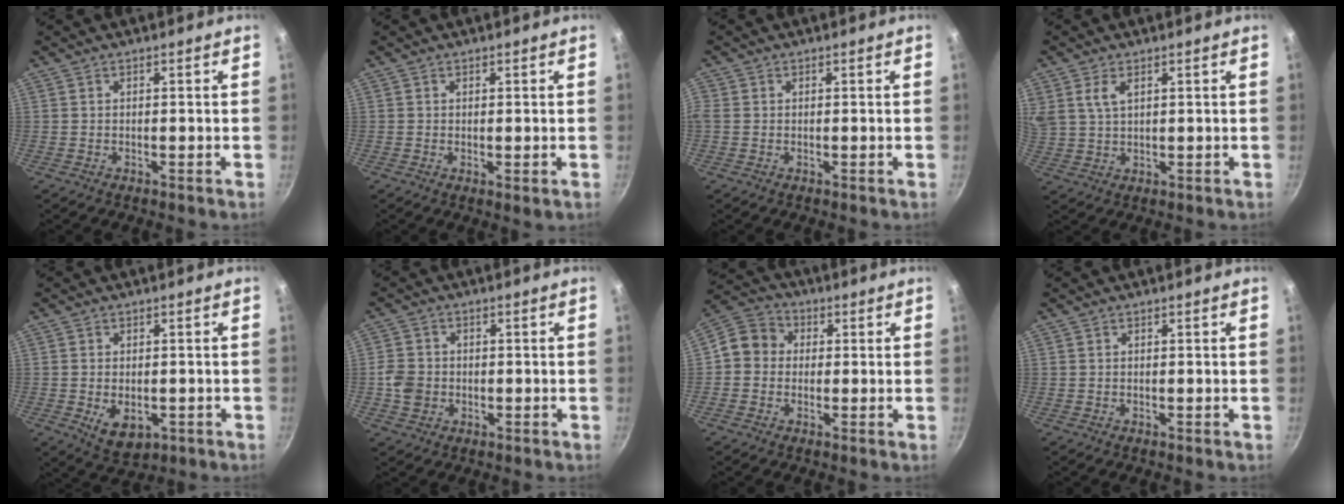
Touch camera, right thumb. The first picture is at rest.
{"total": 1.3, "force": [-0.1, 0.2, 1.3], "torque": [-0.026, -0.008, 0.004]}
{"total": 2.2, "force": [0.1, 1.8, 1.2], "torque": [-0.041, 0.007, 0.004]}
{"total": 5.0, "force": [2.2, 2.8, 3.5], "torque": [-0.077, -0.002, 0.051]}
{"total": 5.9, "force": [-1.7, 3.6, 4.3], "torque": [-0.060, 0.000, -0.012]}
{"total": 4.7, "force": [-0.8, 4.0, 2.3], "torque": [-0.033, 0.009, -0.015]}
{"total": 7.6, "force": [0.2, 6.8, 3.4], "torque": [-0.044, 0.025, -0.012]}
{"total": 0.0}